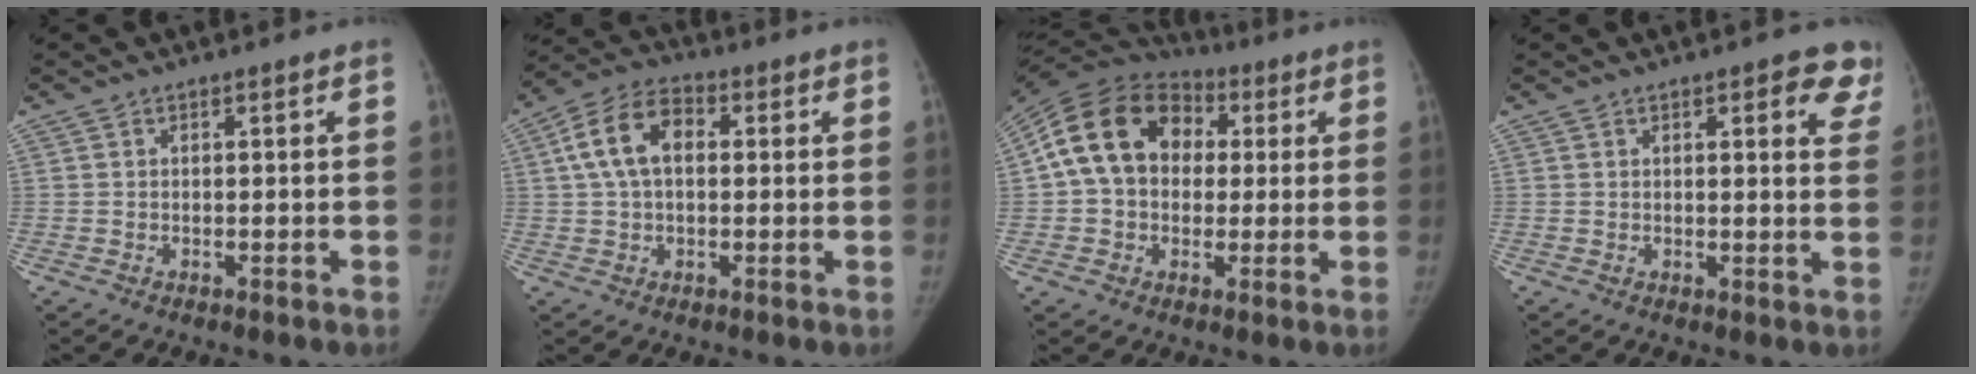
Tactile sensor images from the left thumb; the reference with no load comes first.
{"total": 10.4, "force": [1.9, 6.7, 7.8], "torque": [-0.142, 0.026, 0.028]}
{"total": 18.1, "force": [2.8, 13.9, 11.3], "torque": [-0.197, 0.034, 0.040]}
{"total": 7.4, "force": [4.1, 2.7, 5.5], "torque": [-0.030, -0.014, 0.038]}